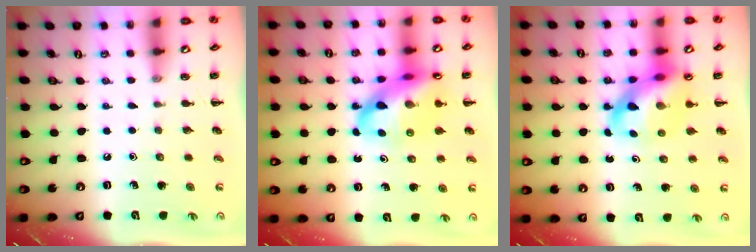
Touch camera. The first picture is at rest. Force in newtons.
{"total": 17.1, "press": 16.6, "slide": 4.2}
{"total": 12.2, "press": 11.7, "slide": 3.2}